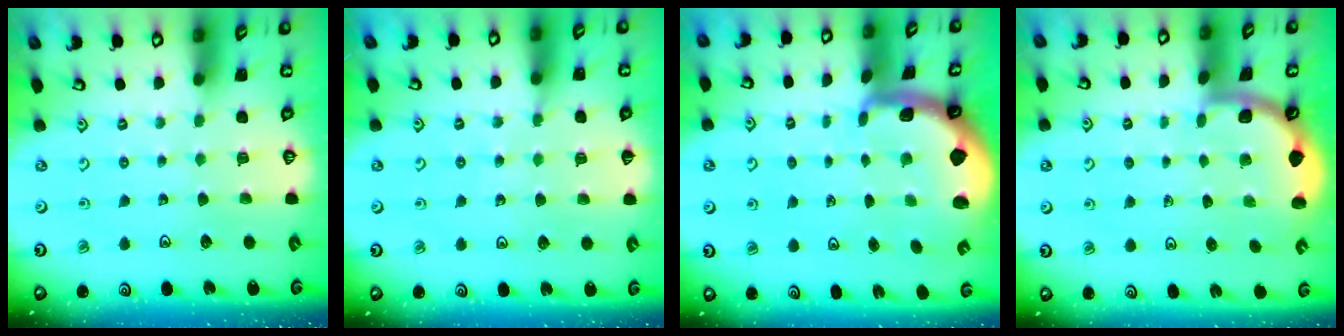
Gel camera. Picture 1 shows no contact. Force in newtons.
{"total": 4.9, "press": 4.7, "slide": 1.2}
{"total": 1.9, "press": 1.9, "slide": 0.4}
{"total": 1.7, "press": 1.7, "slide": 0.1}